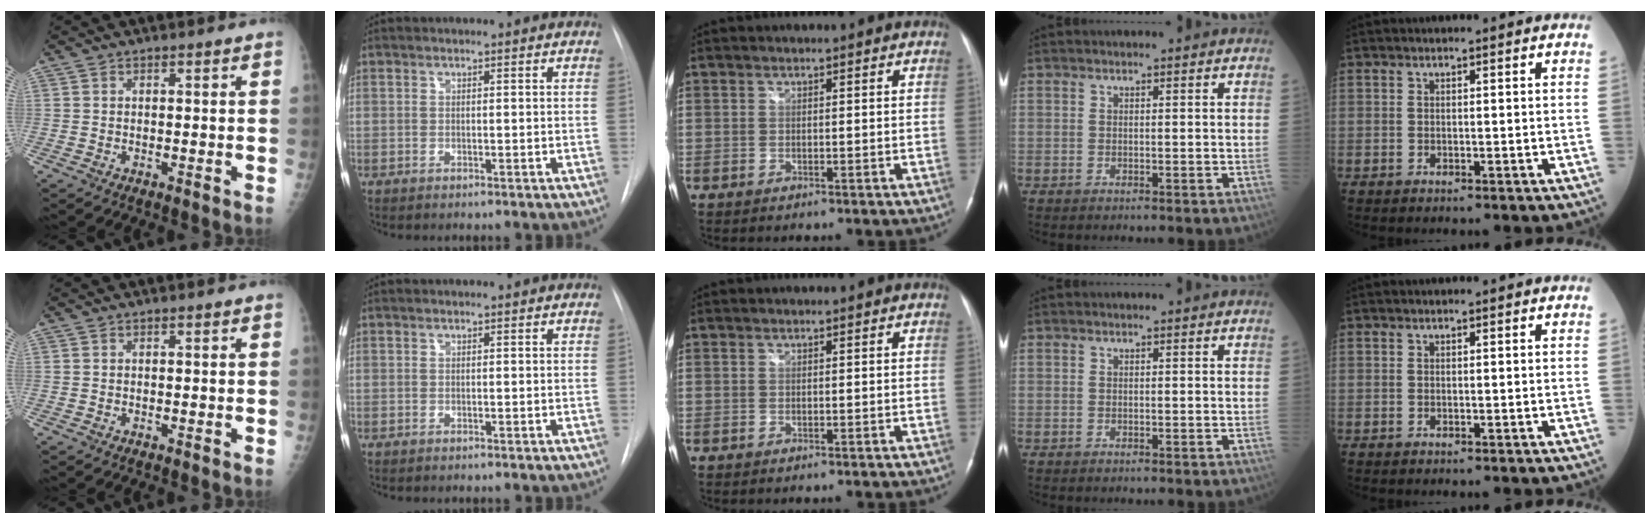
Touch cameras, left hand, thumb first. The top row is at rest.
{}